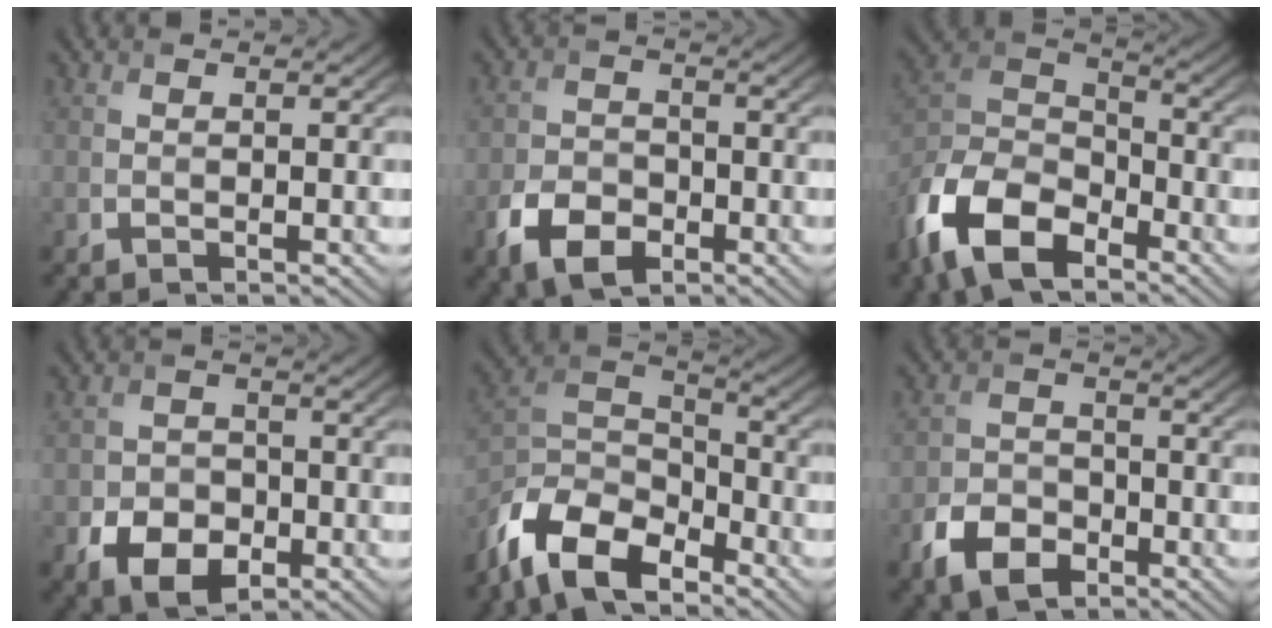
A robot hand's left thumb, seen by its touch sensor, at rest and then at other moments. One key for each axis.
{"total": 6.3, "fx": -3.2, "fy": 4.1, "fz": 3.6, "tx": -0.078, "ty": -0.010, "tz": -0.066}
{"total": 14.0, "fx": -8.6, "fy": 7.3, "fz": 8.2, "tx": -0.195, "ty": -0.022, "tz": -0.187}
{"total": 6.3, "fx": -2.7, "fy": 4.5, "fz": 3.4, "tx": -0.066, "ty": -0.016, "tz": -0.048}
{"total": 11.8, "fx": -8.4, "fy": 5.3, "fz": 6.4, "tx": -0.135, "ty": -0.010, "tz": -0.177}
{"total": 5.8, "fx": -3.3, "fy": 3.7, "fz": 3.0, "tx": -0.064, "ty": -0.007, "tz": -0.071}